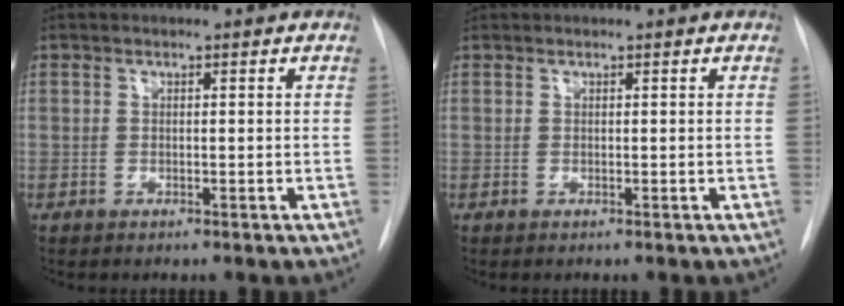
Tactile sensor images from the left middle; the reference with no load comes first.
{"total": 0.0}